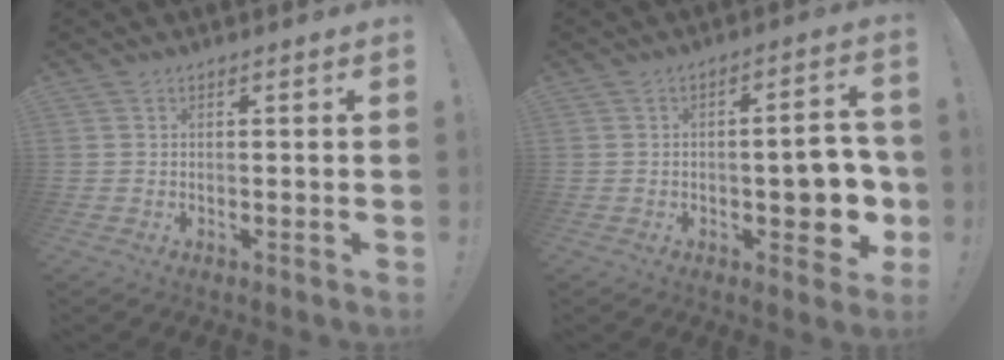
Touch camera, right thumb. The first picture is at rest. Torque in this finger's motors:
{"motor_torque": [0.21, 0.28, 0.35, 0.08, 0.09]}